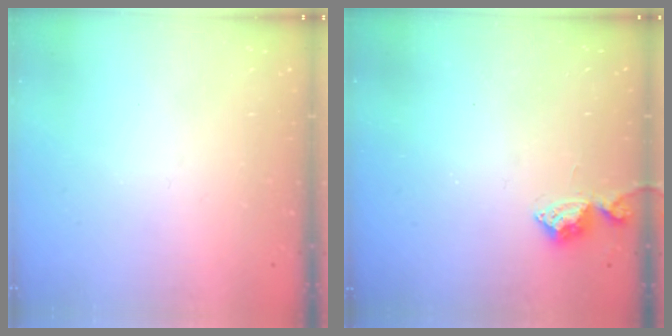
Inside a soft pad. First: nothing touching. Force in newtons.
{"total": 5.8, "press": 5.7, "slide": 0.7}